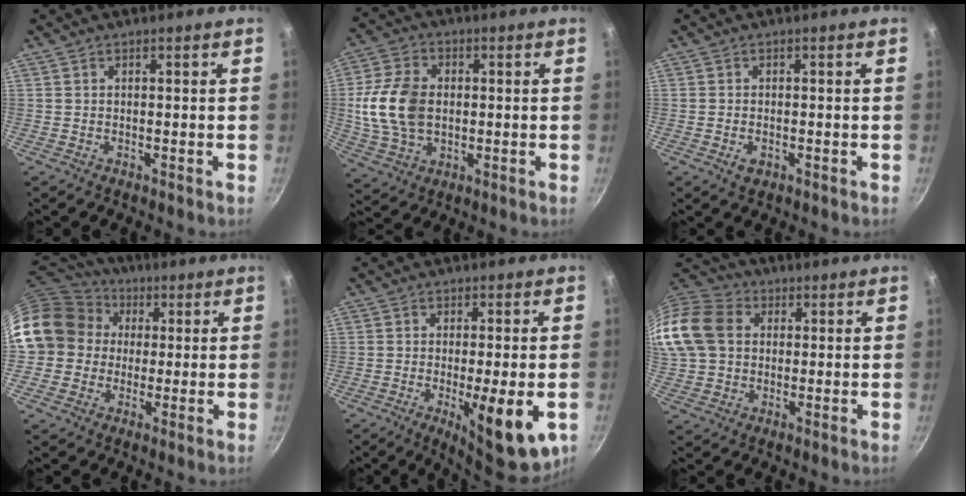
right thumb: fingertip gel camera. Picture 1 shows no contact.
{"total": 13.3, "force": [0.4, 9.3, 9.5], "torque": [-0.173, 0.005, 0.007]}
{"total": 2.1, "force": [-0.8, 1.4, 1.4], "torque": [-0.025, 0.001, -0.011]}
{"total": 16.9, "force": [1.8, 15.0, 7.6], "torque": [-0.122, 0.041, 0.019]}
{"total": 12.0, "force": [-3.8, 2.9, 11.0], "torque": [-0.146, -0.002, -0.047]}
{"total": 17.4, "force": [2.6, 14.0, 10.0], "torque": [-0.206, 0.033, 0.035]}